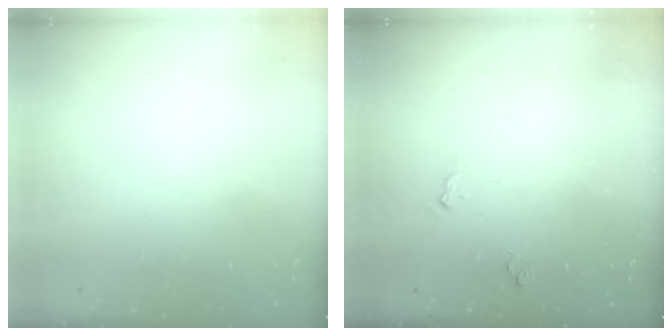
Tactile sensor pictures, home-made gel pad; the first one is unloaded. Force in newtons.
{"total": 4.7, "press": 4.7, "slide": 0.5}